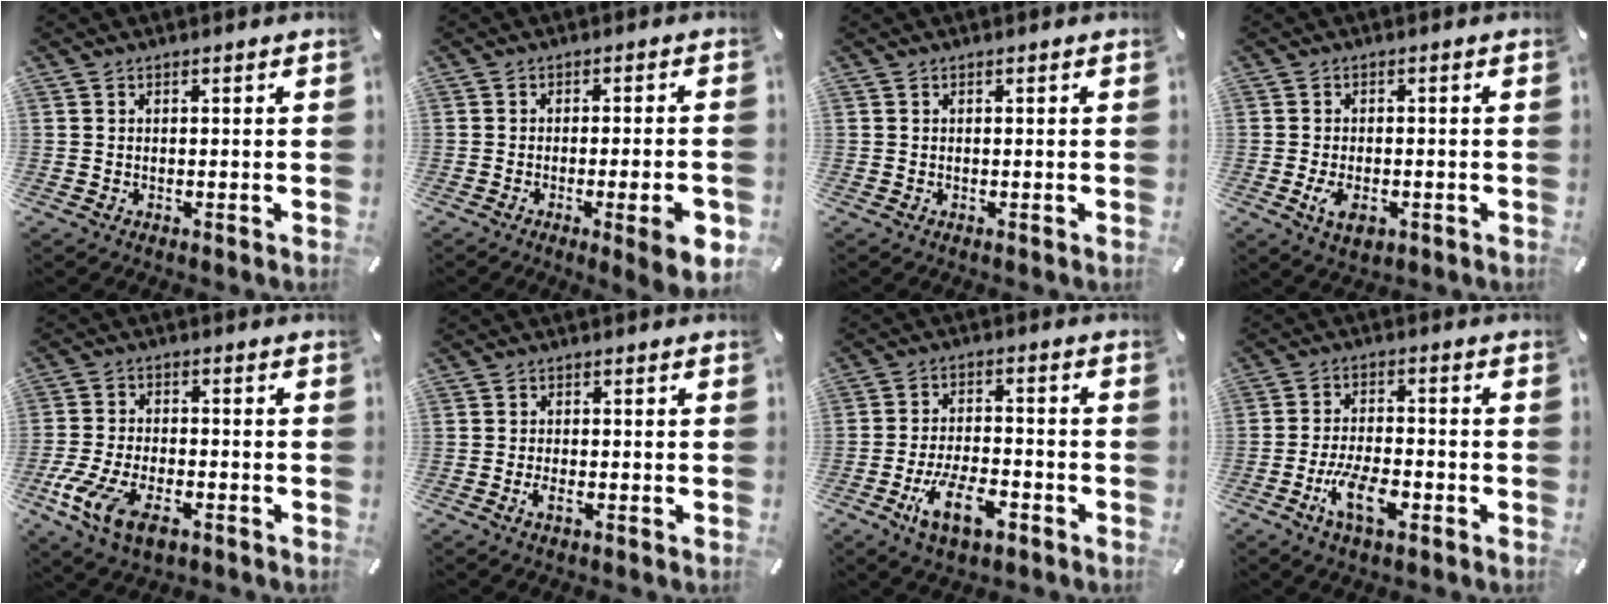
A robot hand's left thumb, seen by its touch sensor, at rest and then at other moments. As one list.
[{"total": 8.7, "force": [-2.8, 1.5, 8.0], "torque": [-0.121, 0.003, -0.039]}, {"total": 0.0}, {"total": 4.6, "force": [-1.7, 2.6, 3.4], "torque": [-0.082, -0.002, -0.034]}, {"total": 10.7, "force": [-5.3, 5.6, 7.5], "torque": [-0.170, 0.010, -0.100]}, {"total": 2.1, "force": [-0.9, 0.9, 1.6], "torque": [-0.027, 0.003, -0.016]}, {"total": 11.2, "force": [-5.4, 5.3, 8.2], "torque": [-0.158, 0.021, -0.096]}, {"total": 10.0, "force": [-4.7, 4.7, 7.5], "torque": [-0.150, 0.014, -0.083]}]